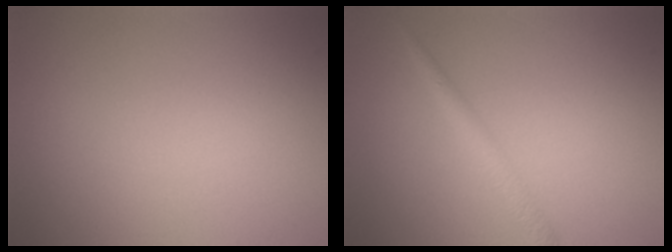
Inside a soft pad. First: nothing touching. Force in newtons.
{"total": 1.6, "press": 1.6, "slide": 0.0}